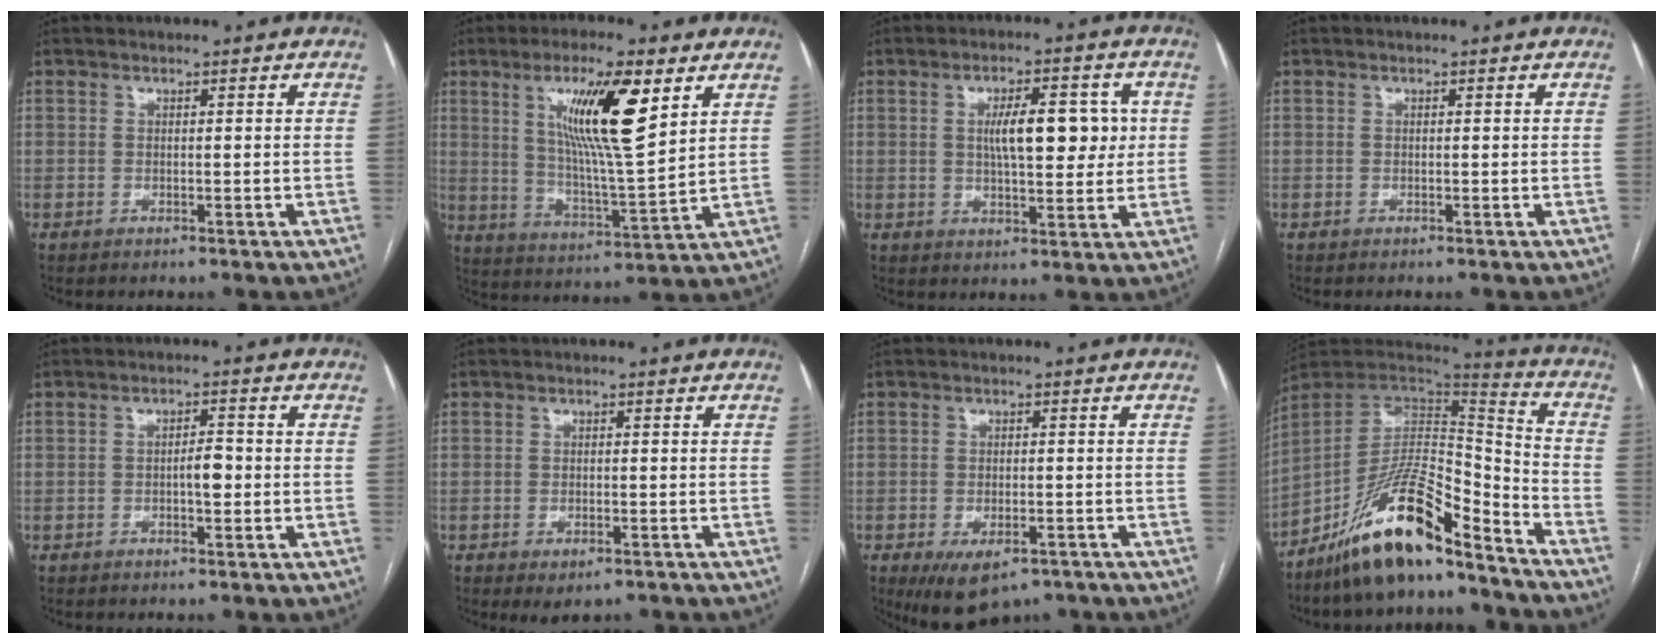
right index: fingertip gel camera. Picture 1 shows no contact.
{"total": 14.1, "force": [6.1, 1.6, 12.6], "torque": [-0.231, -0.005, 0.108]}
{"total": 9.1, "force": [1.6, 3.2, 8.4], "torque": [-0.124, 0.016, 0.026]}
{"total": 0.0}
{"total": 2.9, "force": [-0.6, 0.9, 2.7], "torque": [-0.042, 0.005, -0.009]}
{"total": 3.1, "force": [-1.8, 1.5, 2.1], "torque": [-0.029, -0.004, -0.016]}
{"total": 7.8, "force": [-4.8, 3.8, 4.8], "torque": [-0.075, -0.008, -0.067]}
{"total": 16.5, "force": [-12.7, 3.3, 10.1], "torque": [-0.169, 0.021, -0.224]}